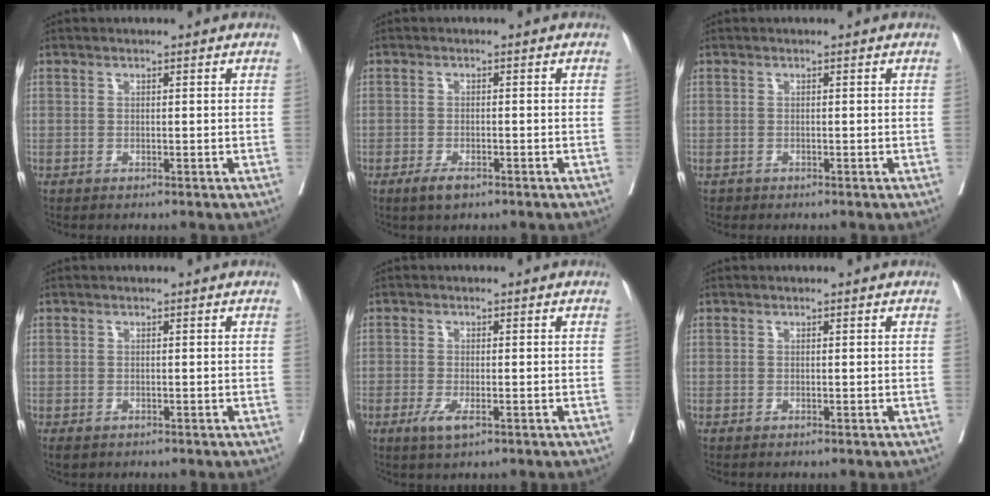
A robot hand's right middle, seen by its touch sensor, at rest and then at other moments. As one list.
[{"total": 2.2, "force": [-1.4, 0.6, 1.5], "torque": [-0.028, -0.002, -0.025]}, {"total": 0.0}, {"total": 1.6, "force": [-1.1, 1.0, 0.7], "torque": [-0.012, -0.003, -0.013]}, {"total": 3.0, "force": [-1.4, 0.9, 2.5], "torque": [-0.046, -0.004, -0.022]}, {"total": 0.0}]